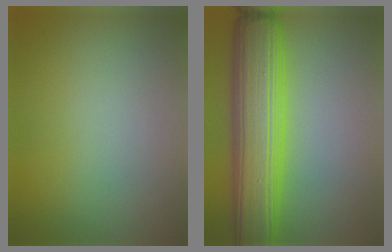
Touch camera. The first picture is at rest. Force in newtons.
{"total": 9.6, "press": 9.6, "slide": 0.1}